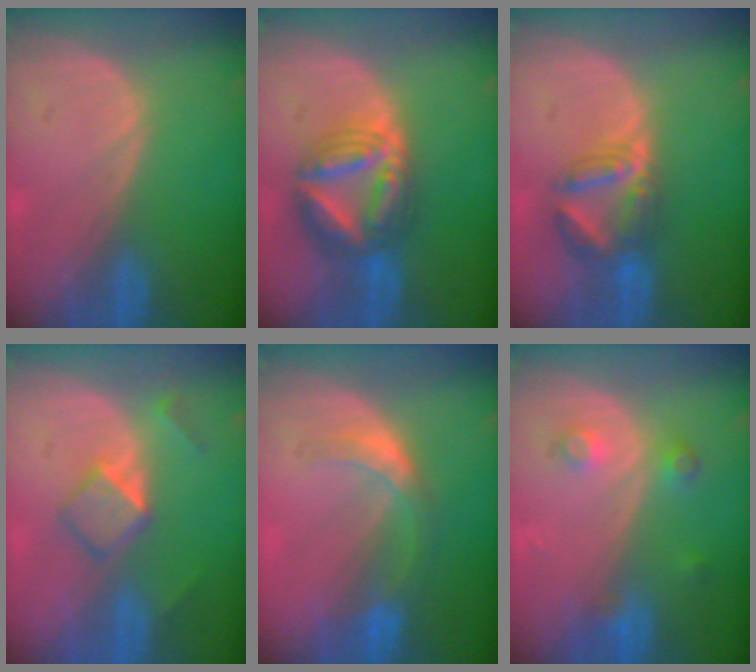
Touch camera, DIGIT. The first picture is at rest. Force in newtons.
{"total": 9.0, "press": 8.9, "slide": 0.8}
{"total": 6.0, "press": 6.0, "slide": 0.3}
{"total": 5.3, "press": 4.5, "slide": 2.8}
{"total": 5.6, "press": 4.9, "slide": 2.7}
{"total": 3.4, "press": 3.2, "slide": 1.2}